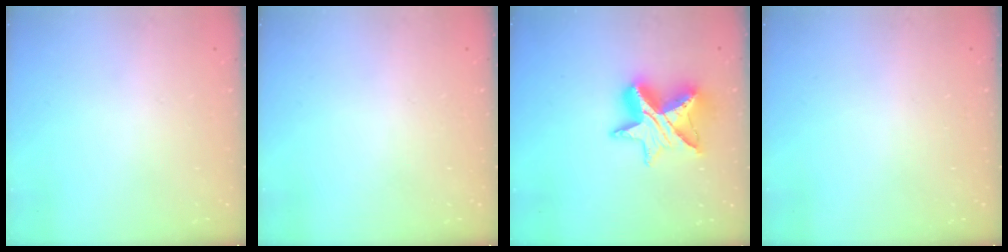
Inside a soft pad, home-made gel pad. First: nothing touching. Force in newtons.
{"total": 0.0}
{"total": 13.0, "press": 13.0, "slide": 0.9}
{"total": 0.0}